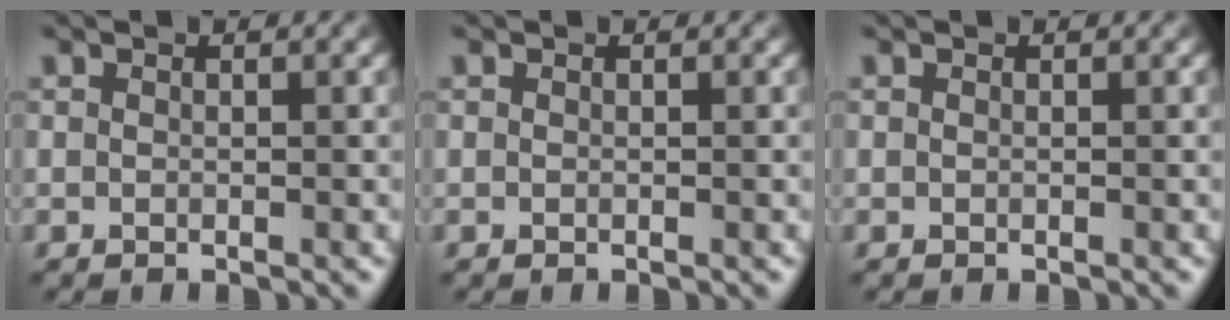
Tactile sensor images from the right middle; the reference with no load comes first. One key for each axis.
{"total": 0.0}
{"total": 0.0}